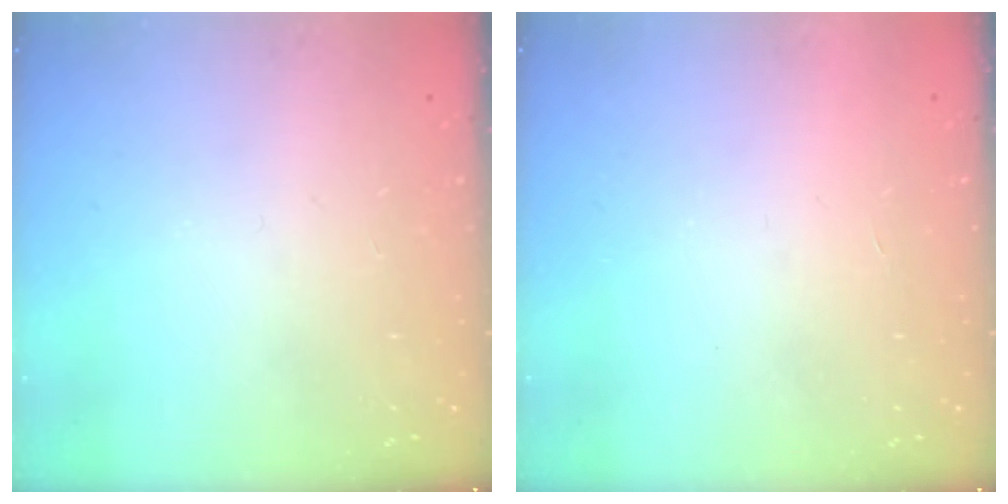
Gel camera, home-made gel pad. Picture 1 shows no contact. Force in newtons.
{"total": 1.6, "press": 1.6, "slide": 0.1}